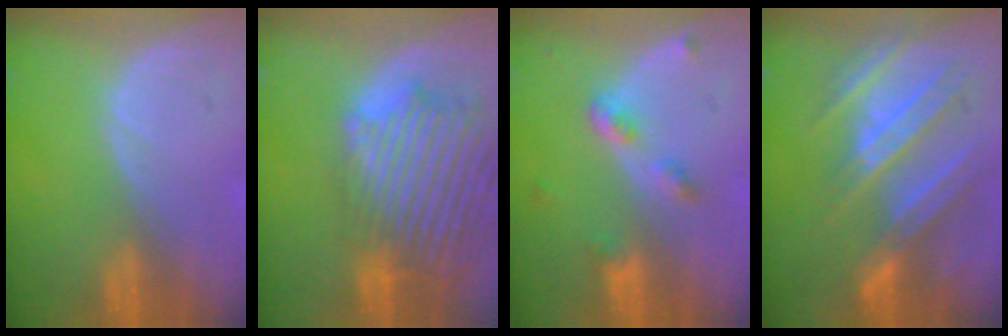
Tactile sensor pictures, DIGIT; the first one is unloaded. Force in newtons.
{"total": 14.5, "press": 12.3, "slide": 7.6}
{"total": 4.3, "press": 3.9, "slide": 1.8}
{"total": 9.9, "press": 9.6, "slide": 2.3}